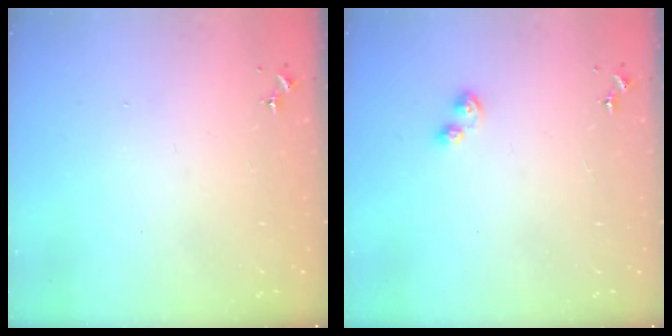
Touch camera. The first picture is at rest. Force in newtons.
{"total": 4.4, "press": 4.3, "slide": 0.5}